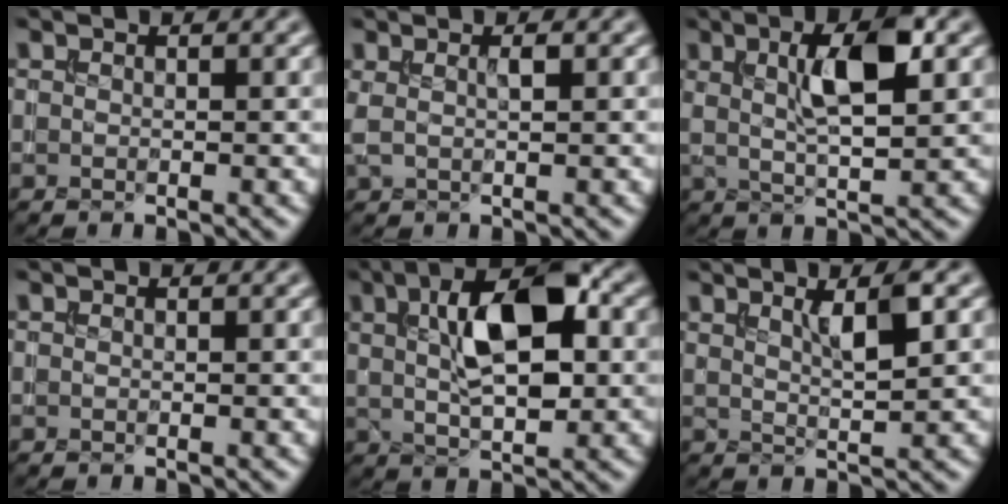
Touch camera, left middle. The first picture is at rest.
{"total": 1.6, "force": [0.5, 0.4, 1.4], "torque": [-0.031, 0.002, 0.009]}
{"total": 6.2, "force": [1.7, 1.7, 5.7], "torque": [-0.097, 0.006, 0.027]}
{"total": 0.0}
{"total": 8.9, "force": [2.4, 3.7, 7.7], "torque": [-0.126, 0.013, 0.037]}
{"total": 3.3, "force": [1.5, 0.7, 2.8], "torque": [-0.043, 0.001, 0.027]}